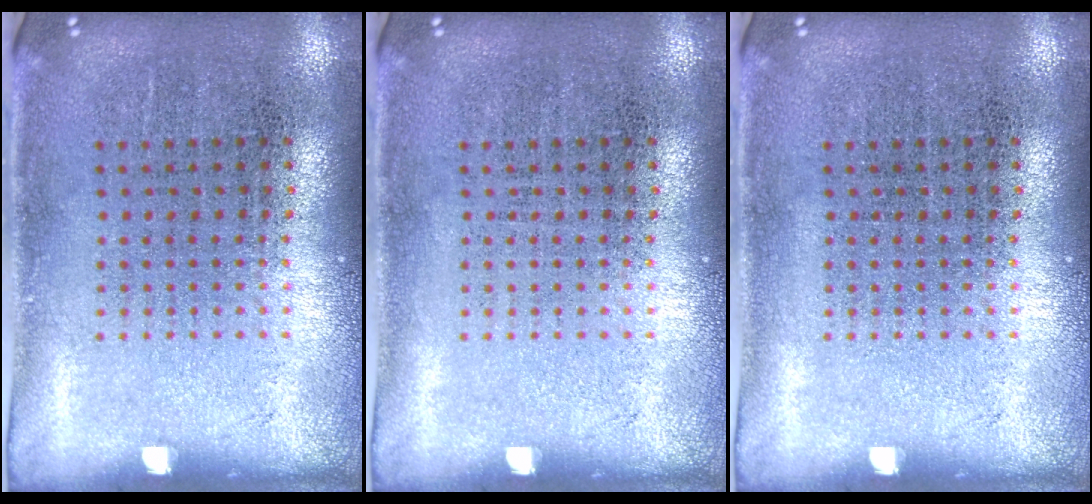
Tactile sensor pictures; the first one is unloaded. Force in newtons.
{"total": 0.0}
{"total": 0.0}